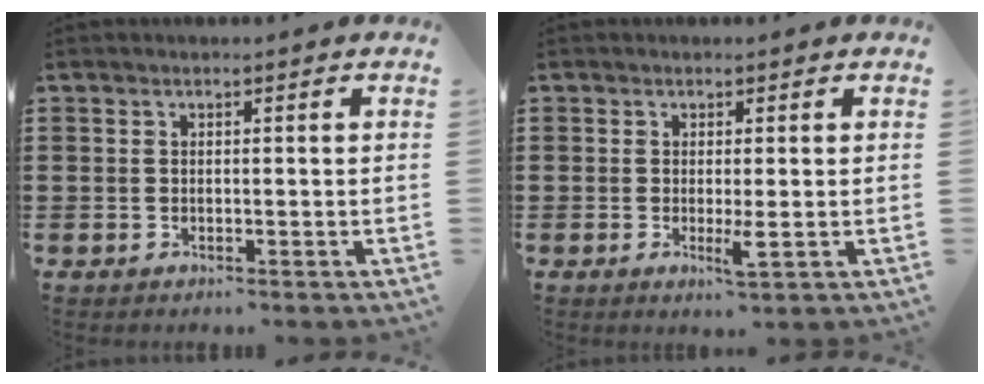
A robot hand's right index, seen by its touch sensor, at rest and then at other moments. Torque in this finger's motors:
{"motor_torque": [0.01, 0.00, 0.18, 0.03]}